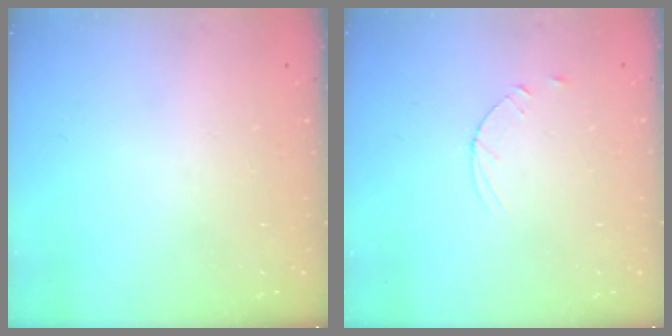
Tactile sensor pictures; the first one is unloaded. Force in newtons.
{"total": 3.6, "press": 3.5, "slide": 0.4}